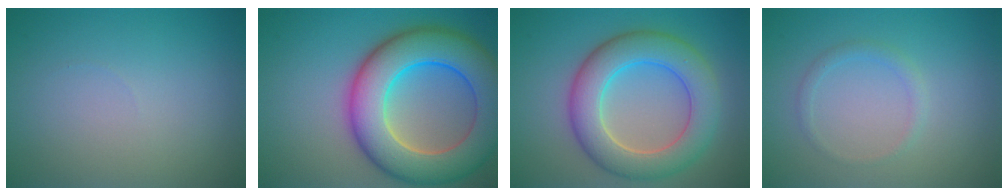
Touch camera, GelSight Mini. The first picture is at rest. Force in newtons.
{"total": 11.9, "press": 11.9, "slide": 0.5}
{"total": 7.5, "press": 7.5, "slide": 0.6}
{"total": 1.2, "press": 1.2, "slide": 0.0}